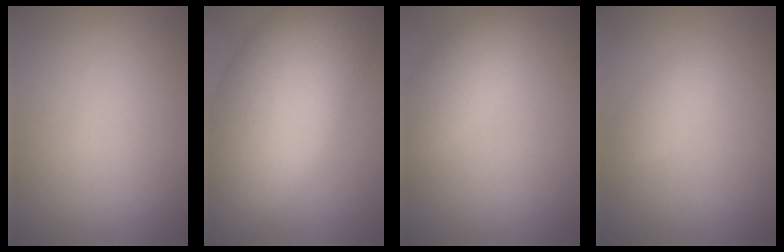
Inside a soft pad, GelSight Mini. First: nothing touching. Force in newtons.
{"total": 11.9, "press": 11.8, "slide": 0.5}
{"total": 2.4, "press": 2.4, "slide": 0.2}
{"total": 1.3, "press": 1.3, "slide": 0.1}